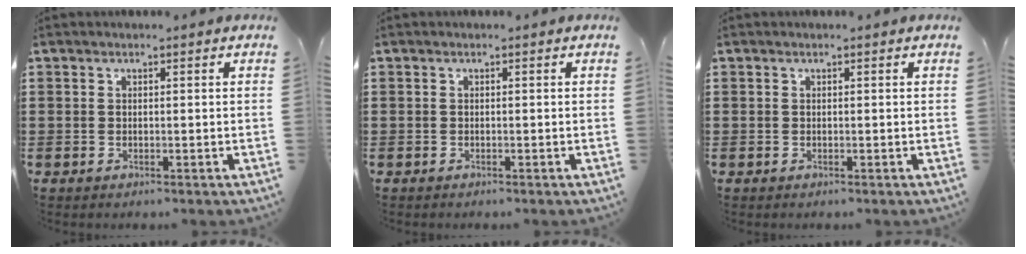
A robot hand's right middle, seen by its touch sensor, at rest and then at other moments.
{"total": 0.0}
{"total": 0.0}